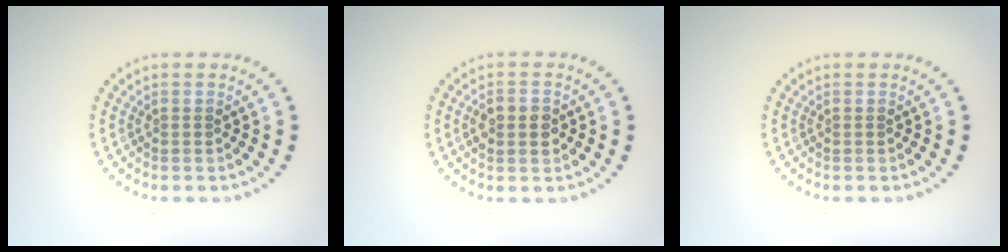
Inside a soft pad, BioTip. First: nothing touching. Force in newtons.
{"total": 2.7, "press": 2.7, "slide": 0.1}
{"total": 0.0}